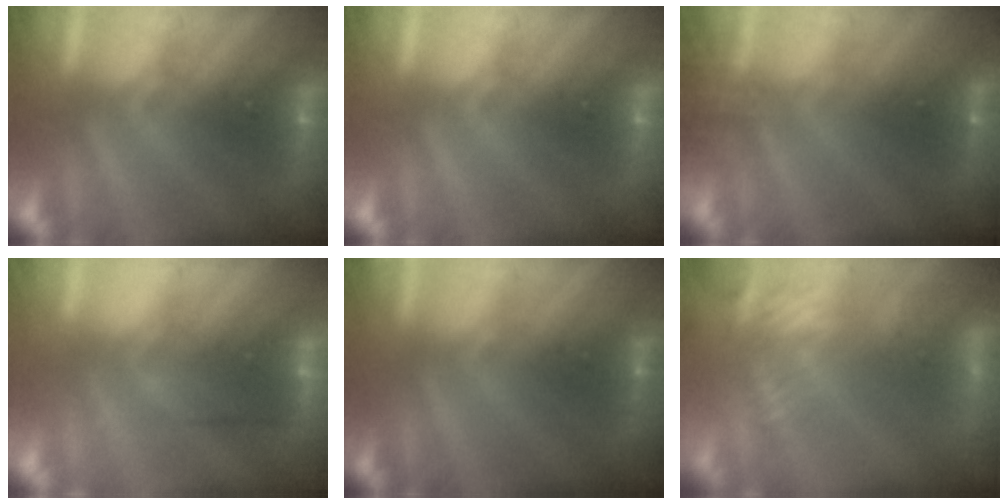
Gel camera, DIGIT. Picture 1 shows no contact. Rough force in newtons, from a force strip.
{"total": 0.0}
{"total": 1.7}
{"total": 3.0}
{"total": 2.6}
{"total": 2.8}